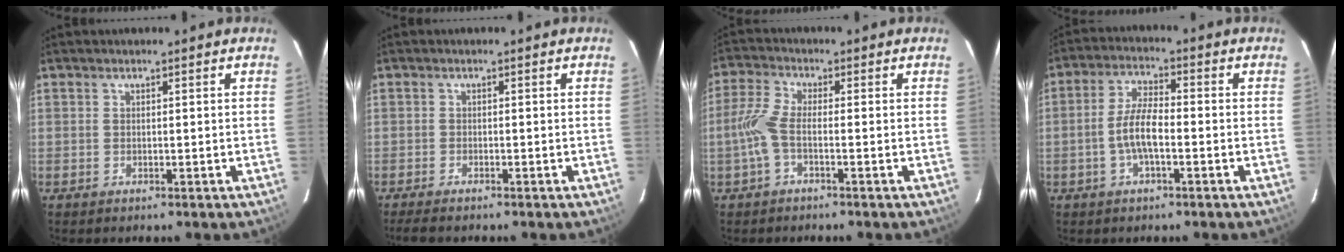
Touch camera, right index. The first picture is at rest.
{"total": 3.3, "force": [-2.9, 0.5, 1.5], "torque": [-0.039, -0.013, -0.051]}
{"total": 5.1, "force": [-1.6, 1.3, 4.7], "torque": [-0.115, 0.006, -0.036]}
{"total": 6.4, "force": [-2.0, 1.9, 5.8], "torque": [-0.118, 0.006, -0.038]}